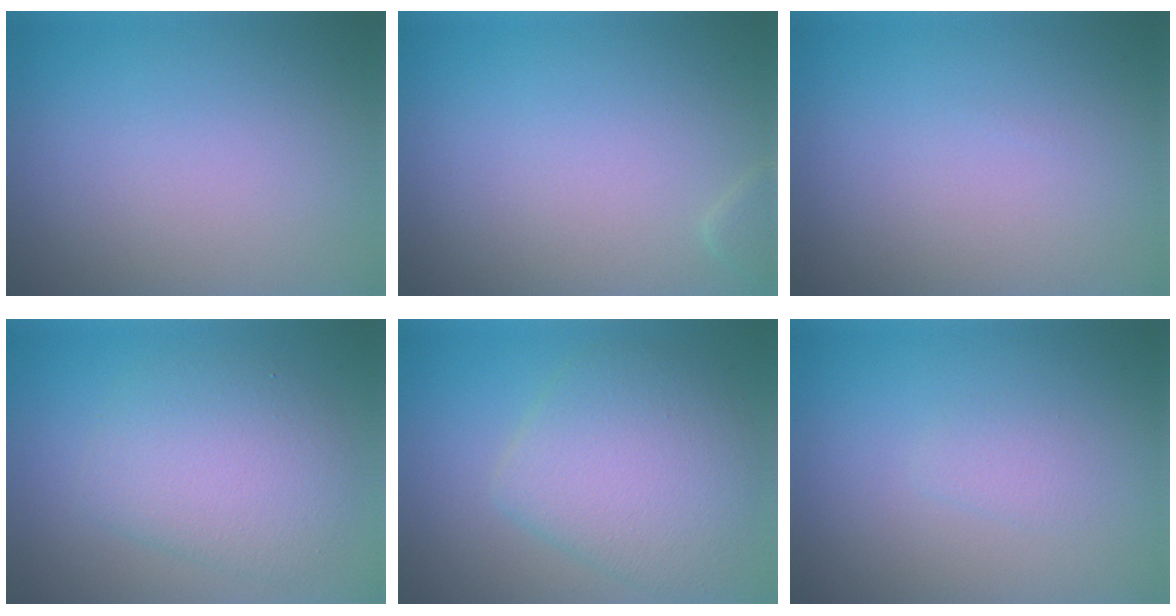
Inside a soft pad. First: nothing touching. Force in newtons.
{"total": 0.8, "press": 0.8, "slide": 0.1}
{"total": 0.0}
{"total": 4.7, "press": 4.7, "slide": 0.1}
{"total": 5.9, "press": 5.9, "slide": 0.2}
{"total": 0.9, "press": 0.9, "slide": 0.0}